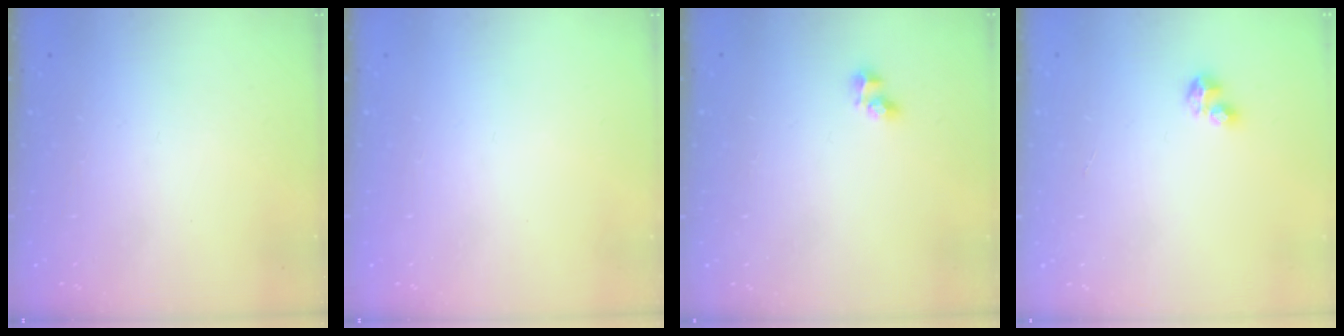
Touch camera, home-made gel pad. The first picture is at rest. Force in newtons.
{"total": 0.0}
{"total": 2.7, "press": 2.5, "slide": 1.0}
{"total": 3.2, "press": 3.2, "slide": 0.4}